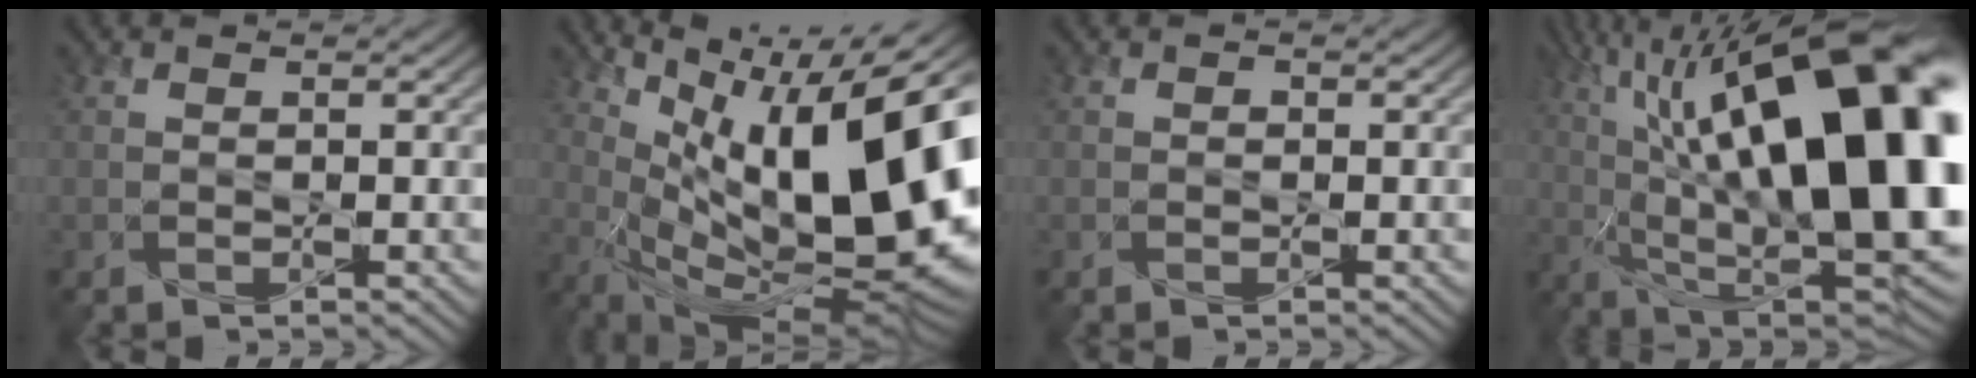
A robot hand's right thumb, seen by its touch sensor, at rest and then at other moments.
{"total": 20.1, "force": [3.5, 7.5, 18.4], "torque": [-0.269, 0.013, 0.069]}
{"total": 0.6, "force": [0.0, 0.5, 0.3], "torque": [-0.003, -0.003, 0.000]}
{"total": 24.0, "force": [4.5, 9.6, 21.6], "torque": [-0.349, 0.043, 0.063]}